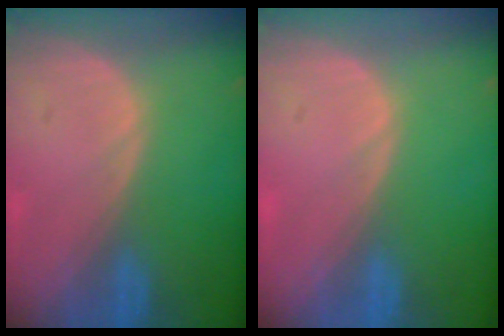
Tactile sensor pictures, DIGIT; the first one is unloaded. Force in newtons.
{"total": 0.0}